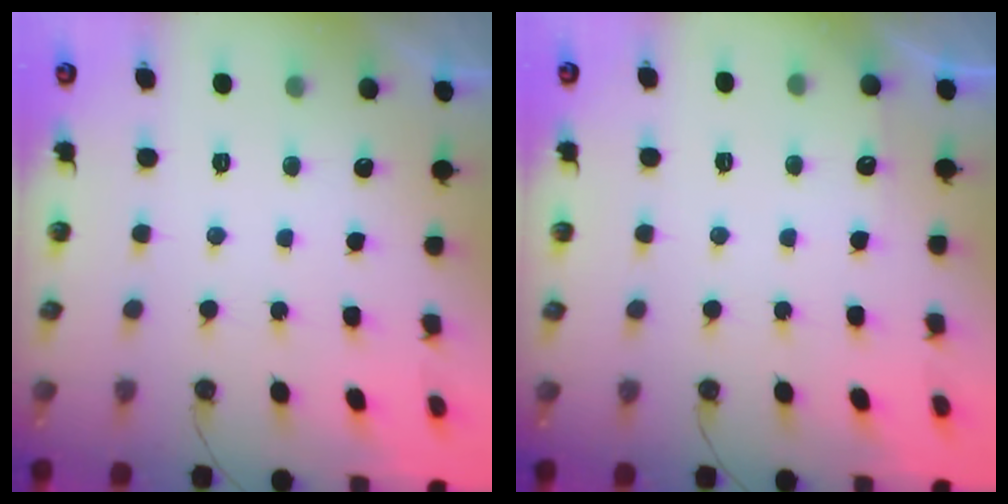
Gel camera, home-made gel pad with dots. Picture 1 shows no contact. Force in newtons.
{"total": 3.0, "press": 2.9, "slide": 0.4}